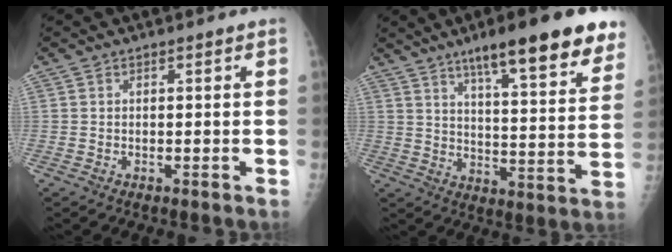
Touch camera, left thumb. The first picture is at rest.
{"total": 19.9, "force": [13.1, 4.0, 14.5], "torque": [-0.173, -0.052, 0.190]}